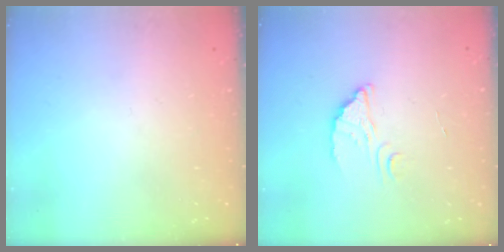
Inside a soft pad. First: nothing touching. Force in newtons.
{"total": 3.0, "press": 3.0, "slide": 0.0}